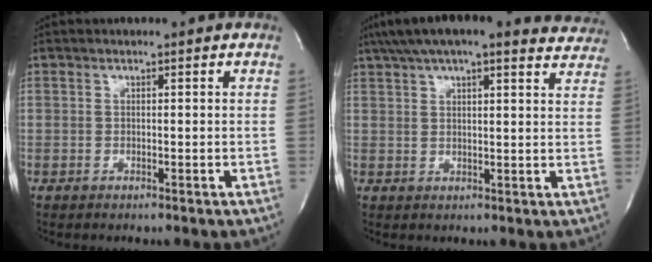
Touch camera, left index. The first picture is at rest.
{"total": 20.9, "force": [17.9, 4.5, 9.8], "torque": [-0.158, 0.038, 0.222]}